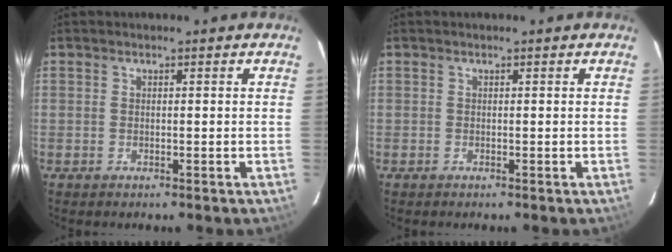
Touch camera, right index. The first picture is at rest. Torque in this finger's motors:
{"motor_torque": [0.10, 0.07, -0.01, 0.01]}